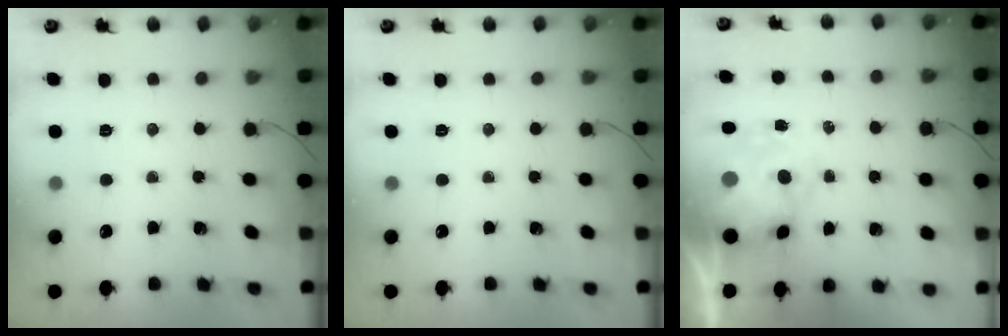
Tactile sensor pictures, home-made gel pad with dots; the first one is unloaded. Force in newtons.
{"total": 0.0}
{"total": 8.7, "press": 8.4, "slide": 2.2}